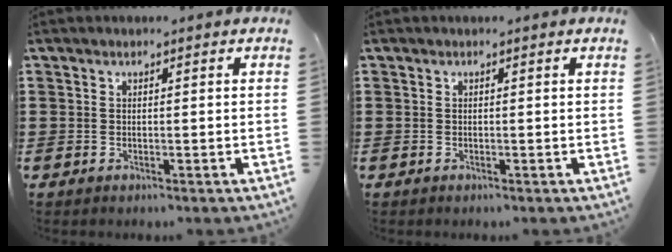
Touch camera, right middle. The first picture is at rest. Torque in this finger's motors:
{"motor_torque": [0.31, -0.35, 0.07, 0.02]}